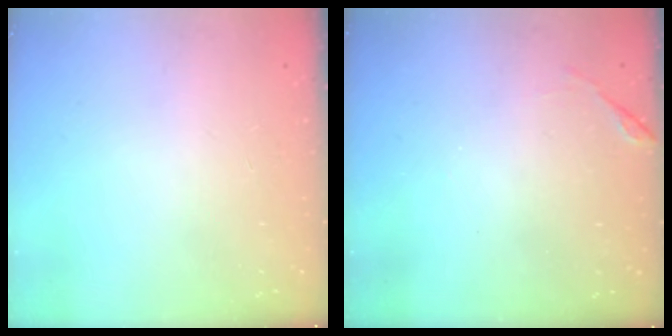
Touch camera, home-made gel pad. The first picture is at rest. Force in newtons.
{"total": 6.7, "press": 6.7, "slide": 0.2}